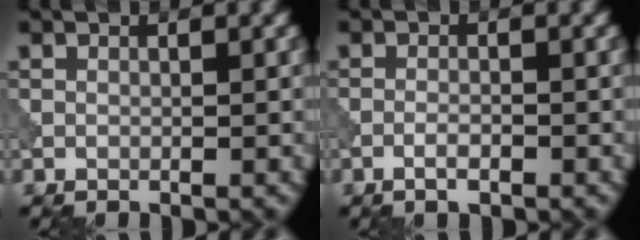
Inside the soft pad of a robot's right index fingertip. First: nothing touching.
{"total": 1.4, "force": [-0.8, 0.3, 1.1], "torque": [-0.020, 0.001, -0.018]}